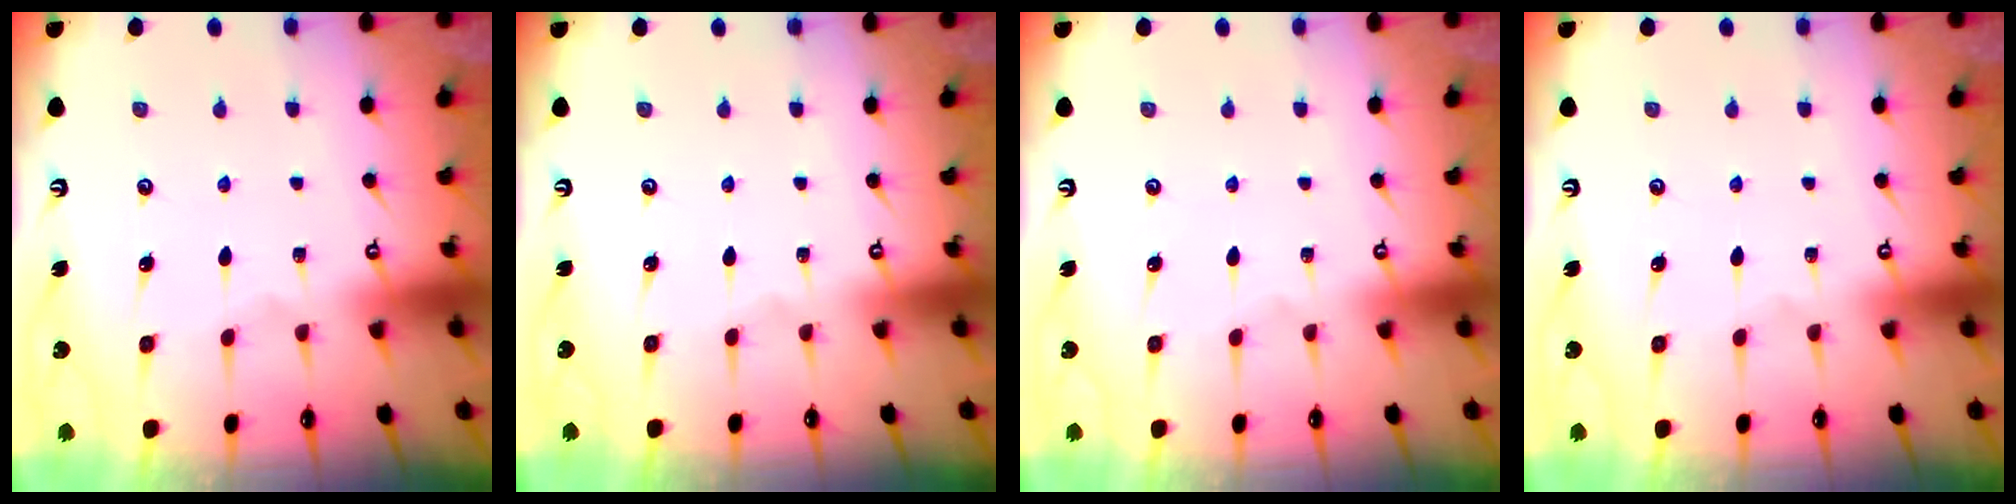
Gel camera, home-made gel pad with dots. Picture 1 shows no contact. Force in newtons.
{"total": 0.0}
{"total": 0.0}
{"total": 0.0}